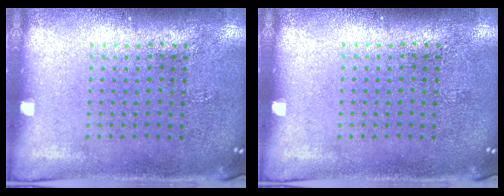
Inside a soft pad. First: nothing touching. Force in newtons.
{"total": 0.0}